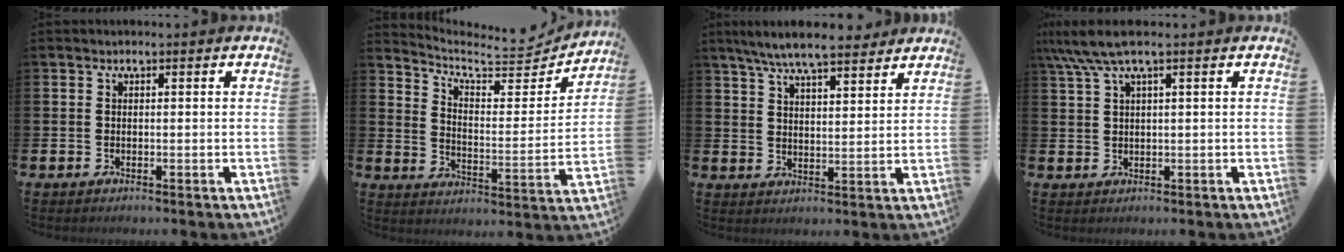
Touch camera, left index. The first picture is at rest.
{"total": 7.0, "force": [6.3, 1.9, 2.2], "torque": [-0.060, -0.056, 0.103]}
{"total": 7.7, "force": [7.1, 1.1, 2.8], "torque": [-0.070, -0.026, 0.128]}
{"total": 4.6, "force": [2.9, 0.6, 3.6], "torque": [-0.077, 0.002, 0.053]}